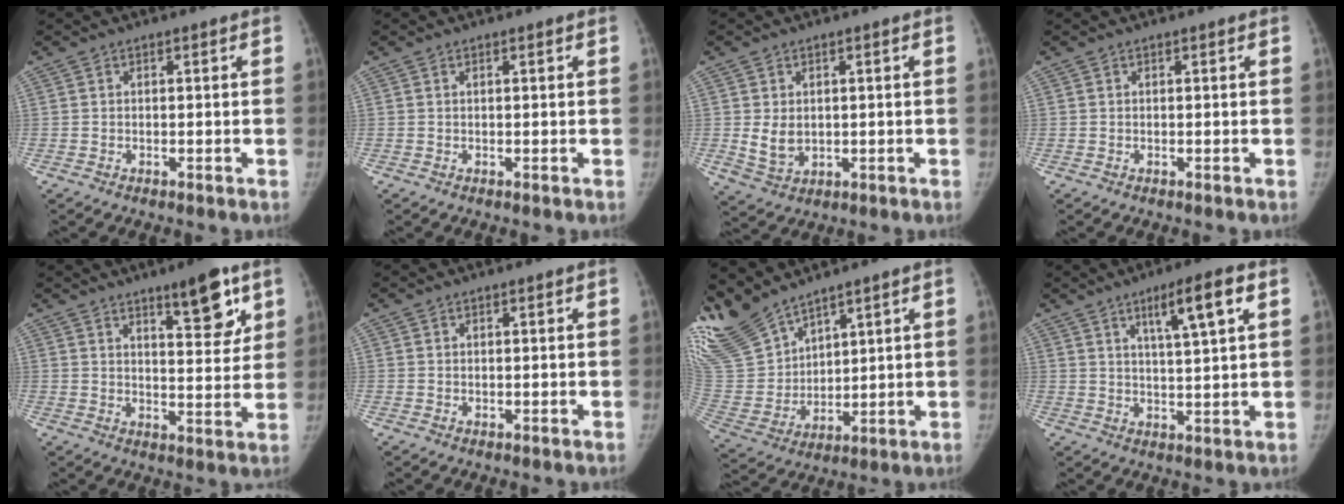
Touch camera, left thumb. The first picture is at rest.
{"total": 0.0}
{"total": 4.6, "force": [0.3, 3.7, 2.8], "torque": [-0.036, -0.013, 0.021]}
{"total": 0.0}
{"total": 10.2, "force": [6.1, 3.1, 7.5], "torque": [-0.085, -0.036, 0.091]}
{"total": 0.0}
{"total": 17.8, "force": [15.0, 6.1, 7.4], "torque": [-0.149, -0.060, 0.325]}
{"total": 8.3, "force": [4.1, 0.8, 7.2], "torque": [-0.118, -0.015, 0.068]}